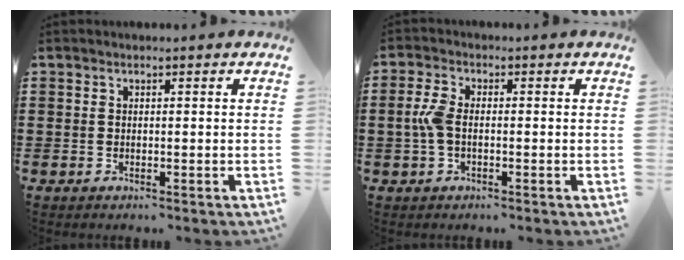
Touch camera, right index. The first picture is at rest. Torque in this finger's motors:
{"motor_torque": [1.11, -0.18, 0.56, 0.15]}